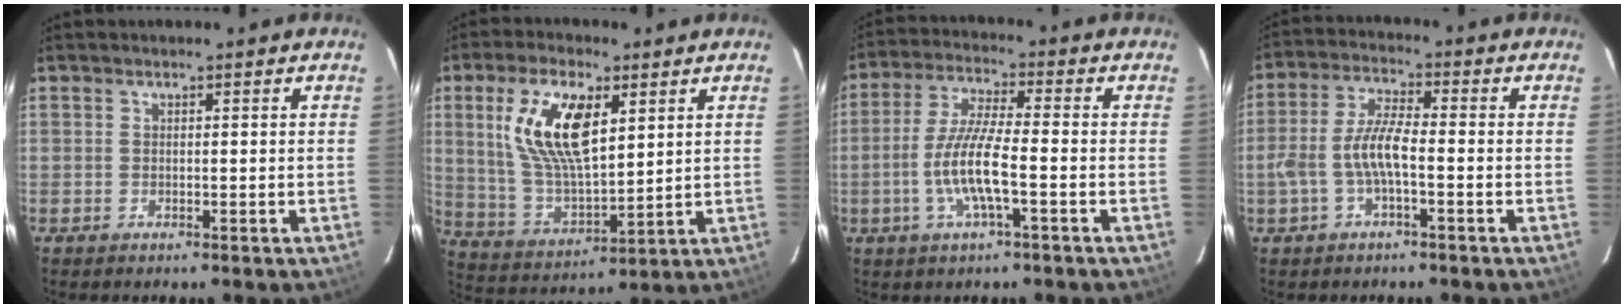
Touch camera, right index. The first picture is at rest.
{"total": 15.4, "force": [5.4, 6.6, 12.8], "torque": [-0.253, 0.007, 0.113]}
{"total": 9.8, "force": [-2.8, 1.3, 9.3], "torque": [-0.190, -0.002, -0.055]}
{"total": 7.5, "force": [-2.1, 2.0, 6.9], "torque": [-0.149, 0.009, -0.037]}